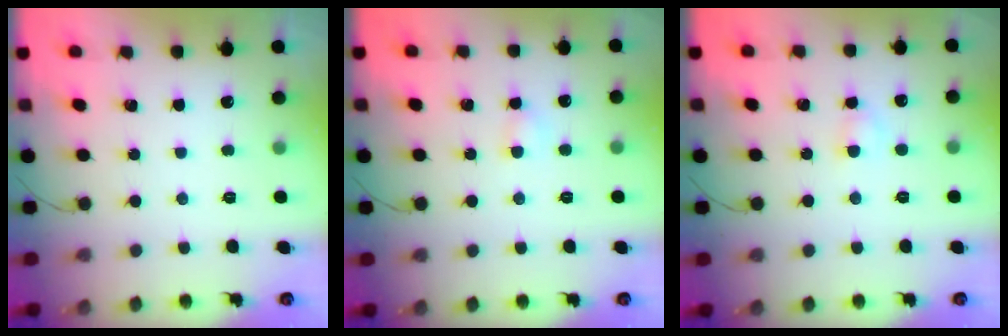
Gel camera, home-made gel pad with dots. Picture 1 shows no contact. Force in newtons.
{"total": 2.9, "press": 2.8, "slide": 0.8}
{"total": 2.7, "press": 2.5, "slide": 1.1}